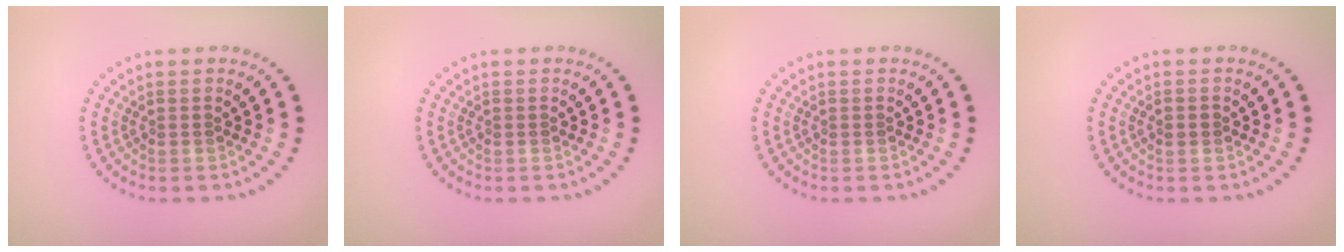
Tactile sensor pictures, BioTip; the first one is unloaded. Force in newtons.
{"total": 0.0}
{"total": 0.0}
{"total": 1.1, "press": 1.1, "slide": 0.1}